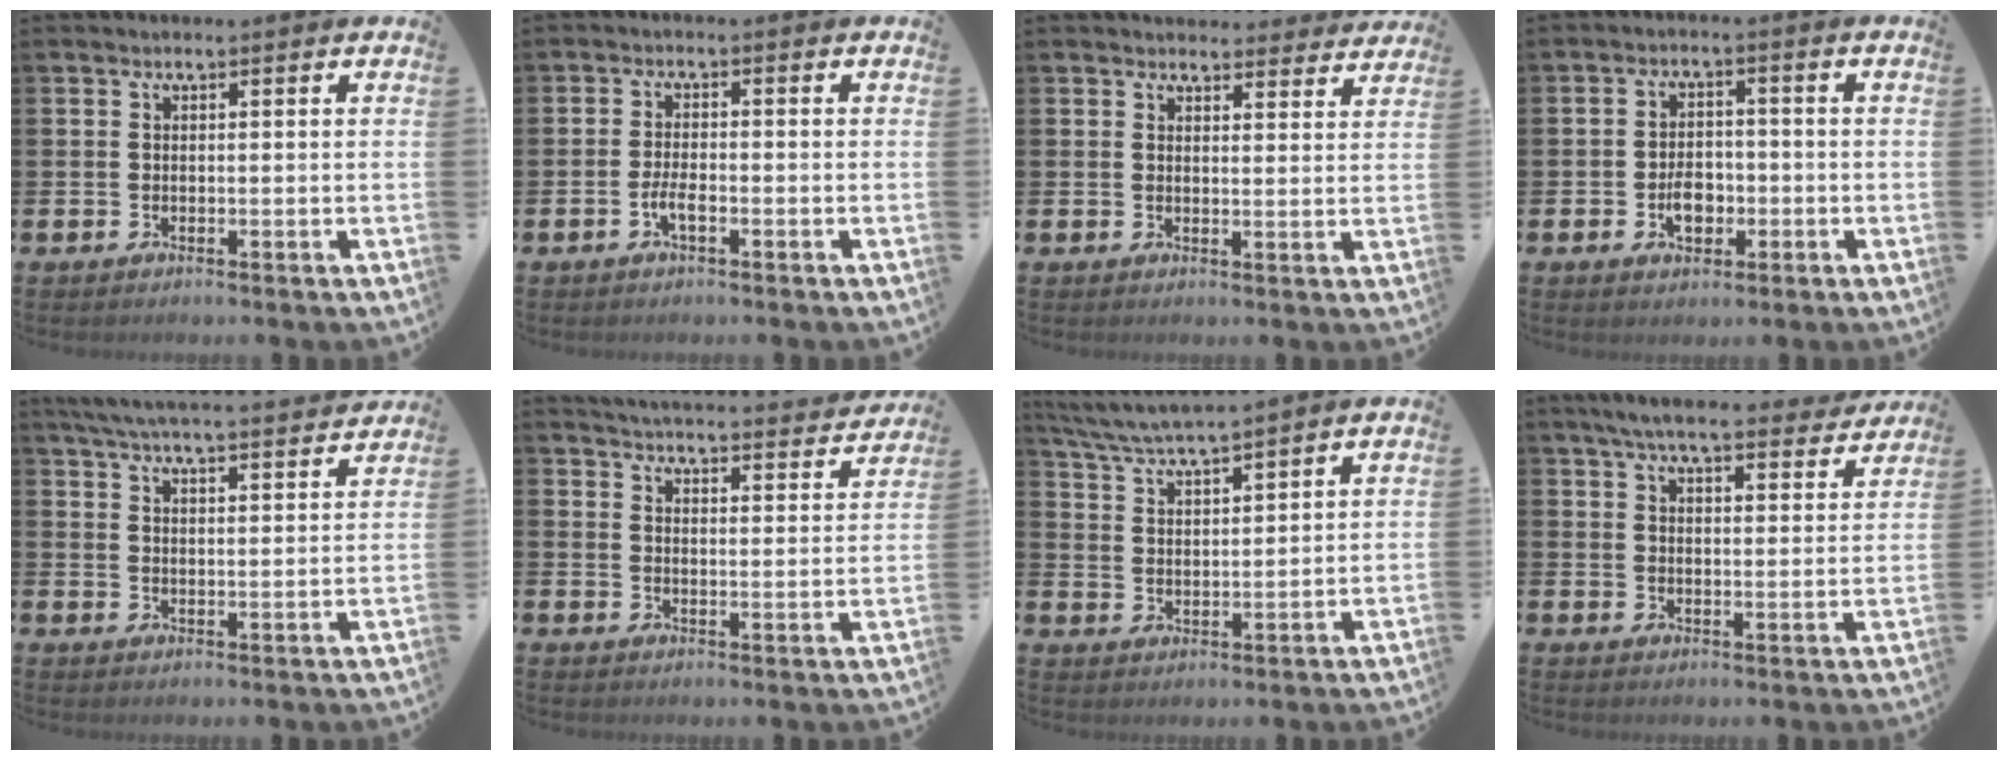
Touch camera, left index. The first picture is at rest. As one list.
[{"total": 2.4, "force": [-1.0, 0.7, 2.0], "torque": [-0.048, 0.002, -0.021]}, {"total": 3.4, "force": [3.3, 0.8, -0.1], "torque": [0.004, -0.018, 0.059]}, {"total": 3.9, "force": [-1.2, 2.6, 2.6], "torque": [-0.038, -0.001, -0.025]}, {"total": 6.1, "force": [5.9, 0.0, 1.5], "torque": [-0.043, -0.041, 0.102]}, {"total": 4.7, "force": [4.7, 0.2, 0.5], "torque": [-0.023, -0.041, 0.078]}, {"total": 5.2, "force": [5.0, -0.3, 1.1], "torque": [-0.043, -0.027, 0.089]}, {"total": 6.4, "force": [5.9, 0.9, 2.2], "torque": [-0.054, -0.032, 0.102]}]